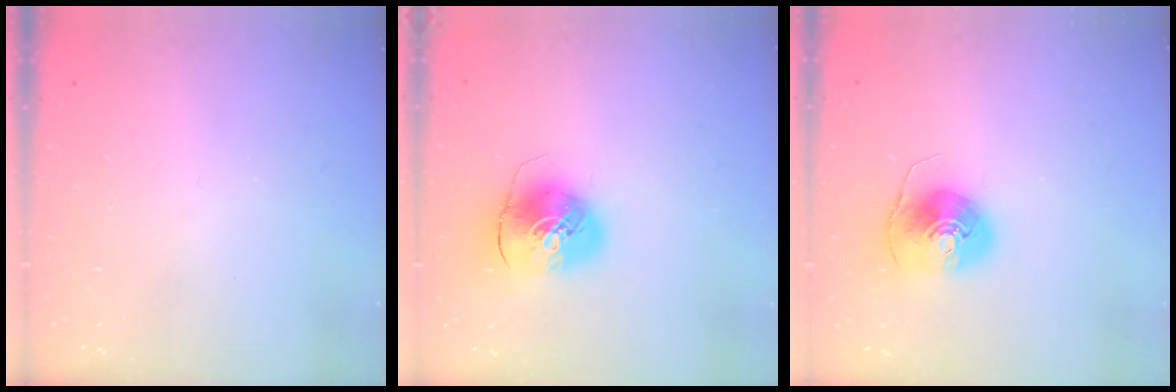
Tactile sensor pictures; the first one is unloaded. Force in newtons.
{"total": 10.4, "press": 10.2, "slide": 1.8}
{"total": 8.4, "press": 8.3, "slide": 1.5}